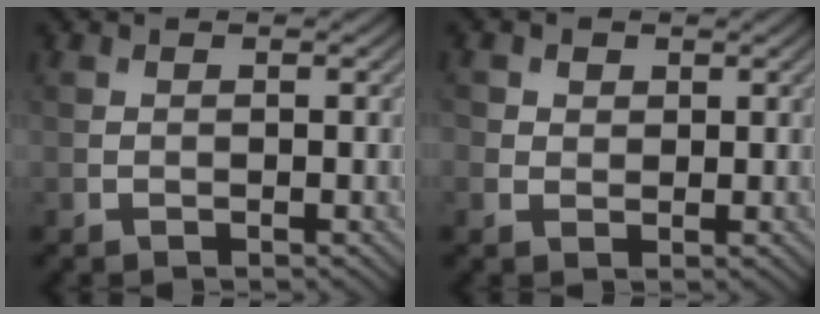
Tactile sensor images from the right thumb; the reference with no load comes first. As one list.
[{"total": 2.0, "force": [0.7, 1.8, 0.6], "torque": [-0.016, -0.003, 0.010]}]